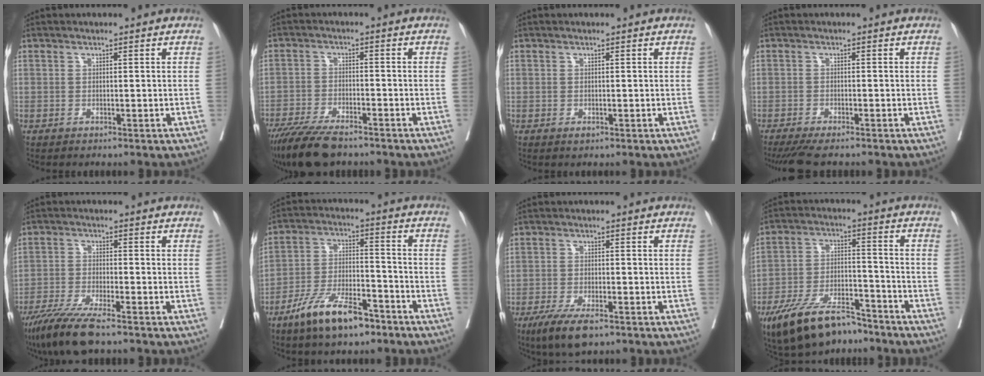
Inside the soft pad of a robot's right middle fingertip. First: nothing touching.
{"total": 9.8, "force": [-8.0, 2.1, 5.3], "torque": [-0.088, -0.023, -0.137]}
{"total": 0.5, "force": [-0.2, 0.3, 0.4], "torque": [-0.004, -0.001, -0.002]}
{"total": 7.1, "force": [-6.0, 1.2, 3.6], "torque": [-0.046, -0.013, -0.096]}
{"total": 9.0, "force": [-6.9, 0.7, 5.8], "torque": [-0.100, -0.024, -0.122]}
{"total": 11.2, "force": [-7.7, 3.4, 7.4], "torque": [-0.139, -0.004, -0.141]}
{"total": 7.0, "force": [-4.7, 1.9, 4.8], "torque": [-0.084, -0.013, -0.081]}
{"total": 13.8, "force": [-10.6, 4.6, 7.6], "torque": [-0.135, -0.002, -0.184]}